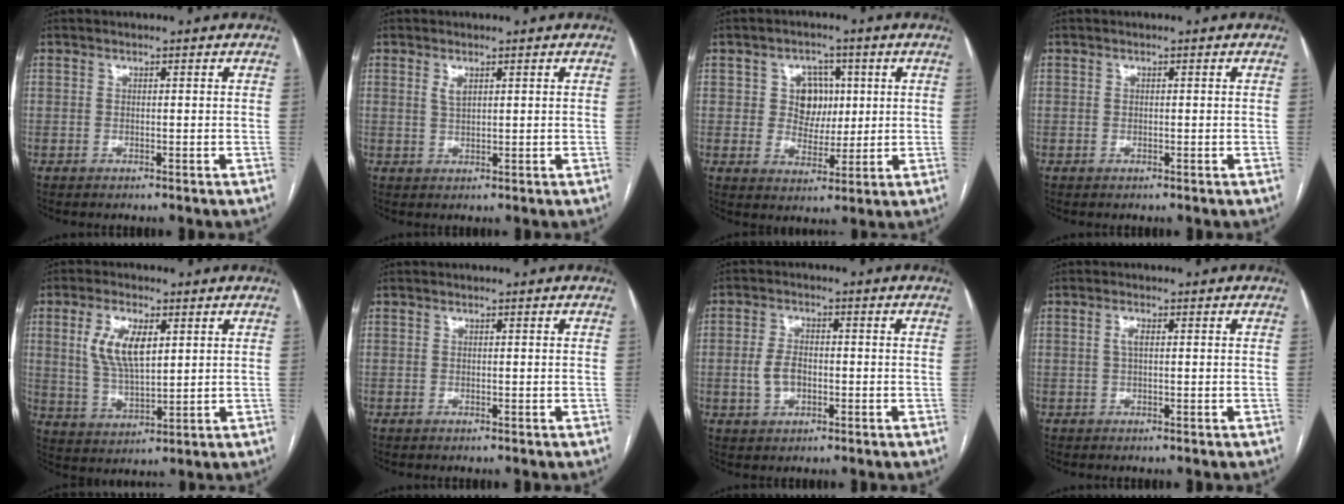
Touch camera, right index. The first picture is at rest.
{"total": 1.9, "force": [1.0, 0.7, 1.4], "torque": [-0.029, 0.000, 0.023]}
{"total": 6.0, "force": [1.5, 5.0, 2.9], "torque": [-0.040, 0.013, 0.032]}
{"total": 0.0}
{"total": 8.7, "force": [2.8, 3.4, 7.5], "torque": [-0.156, 0.006, 0.061]}
{"total": 0.0}
{"total": 4.3, "force": [-0.7, 2.8, 3.2], "torque": [-0.068, 0.008, -0.011]}
{"total": 1.5, "force": [0.3, 0.5, 1.4], "torque": [-0.030, 0.002, 0.005]}